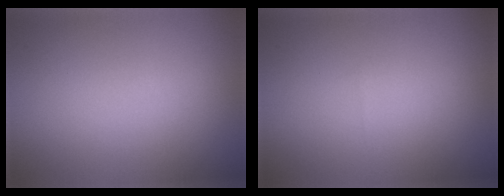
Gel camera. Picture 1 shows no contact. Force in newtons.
{"total": 0.0}